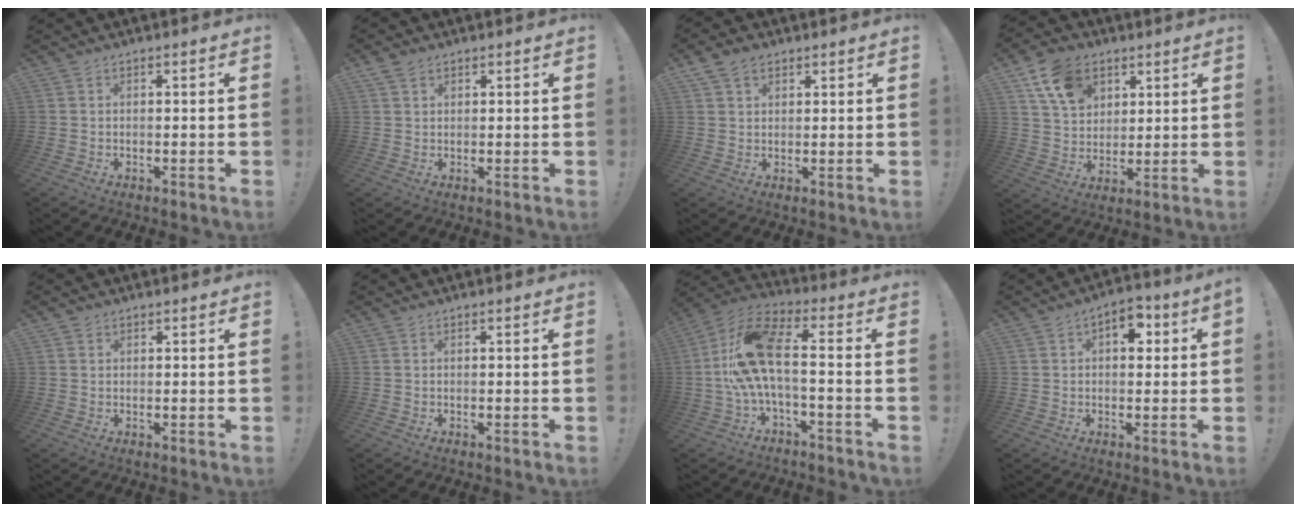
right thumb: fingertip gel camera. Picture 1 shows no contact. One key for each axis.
{"total": 3.0, "fx": 2.1, "fy": 1.8, "fz": 1.1, "tx": -0.021, "ty": -0.005, "tz": 0.040}
{"total": 5.3, "fx": 3.0, "fy": 3.8, "fz": 2.3, "tx": -0.039, "ty": -0.005, "tz": 0.058}
{"total": 13.3, "fx": 6.9, "fy": 9.5, "fz": 6.2, "tx": -0.100, "ty": -0.025, "tz": 0.135}
{"total": 1.3, "fx": 0.9, "fy": 0.9, "fz": 0.2, "tx": 0.001, "ty": -0.001, "tz": 0.016}
{"total": 0.0}
{"total": 15.6, "fx": -0.1, "fy": 5.5, "fz": 14.6, "tx": -0.272, "ty": 0.010, "tz": -0.003}
{"total": 6.3, "fx": 1.4, "fy": 3.9, "fz": 4.8, "tx": -0.054, "ty": -0.001, "tz": 0.020}